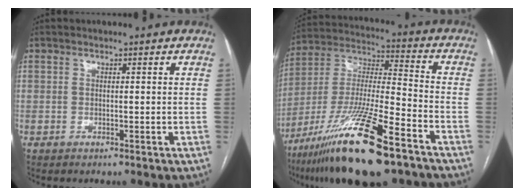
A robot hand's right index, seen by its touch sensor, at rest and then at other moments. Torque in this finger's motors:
{"motor_torque": [1.19, -0.95, 0.90, 0.21]}